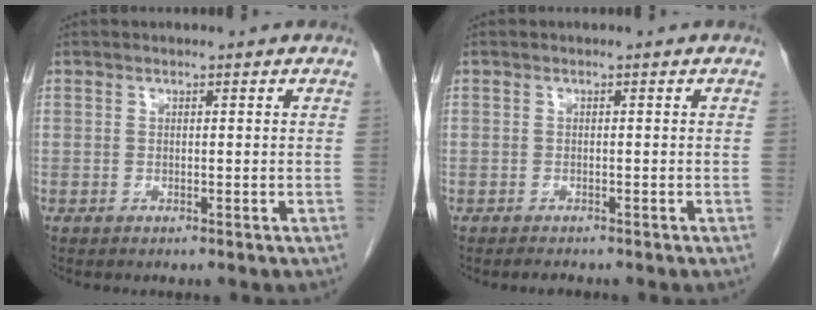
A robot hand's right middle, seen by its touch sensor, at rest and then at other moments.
{"total": 1.2, "force": [-1.1, 0.3, 0.4], "torque": [-0.012, -0.004, -0.014]}